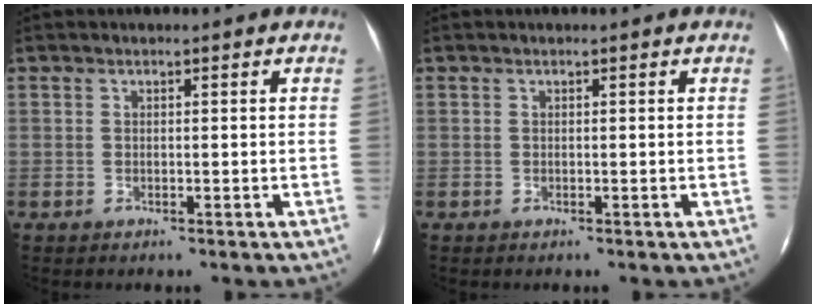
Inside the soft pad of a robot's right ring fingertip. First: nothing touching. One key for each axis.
{"total": 0.0}